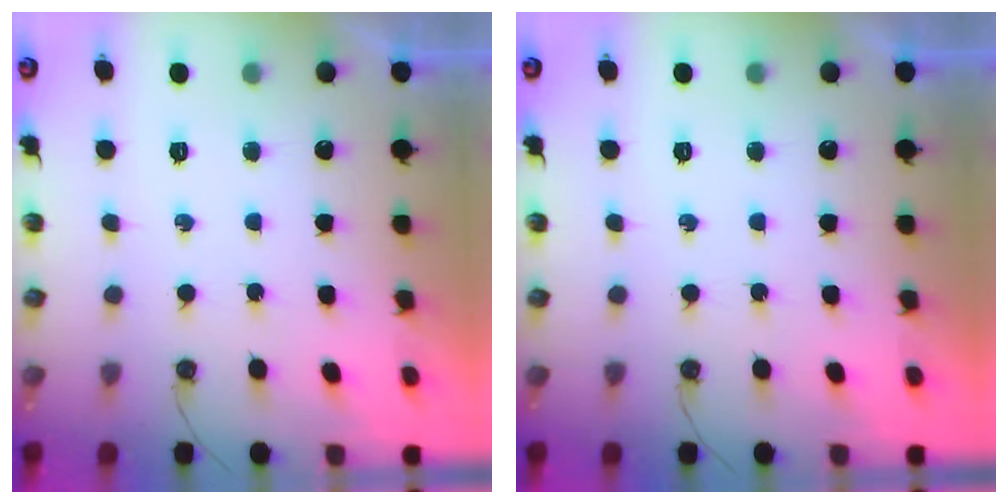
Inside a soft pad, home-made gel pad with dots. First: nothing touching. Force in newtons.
{"total": 0.0}